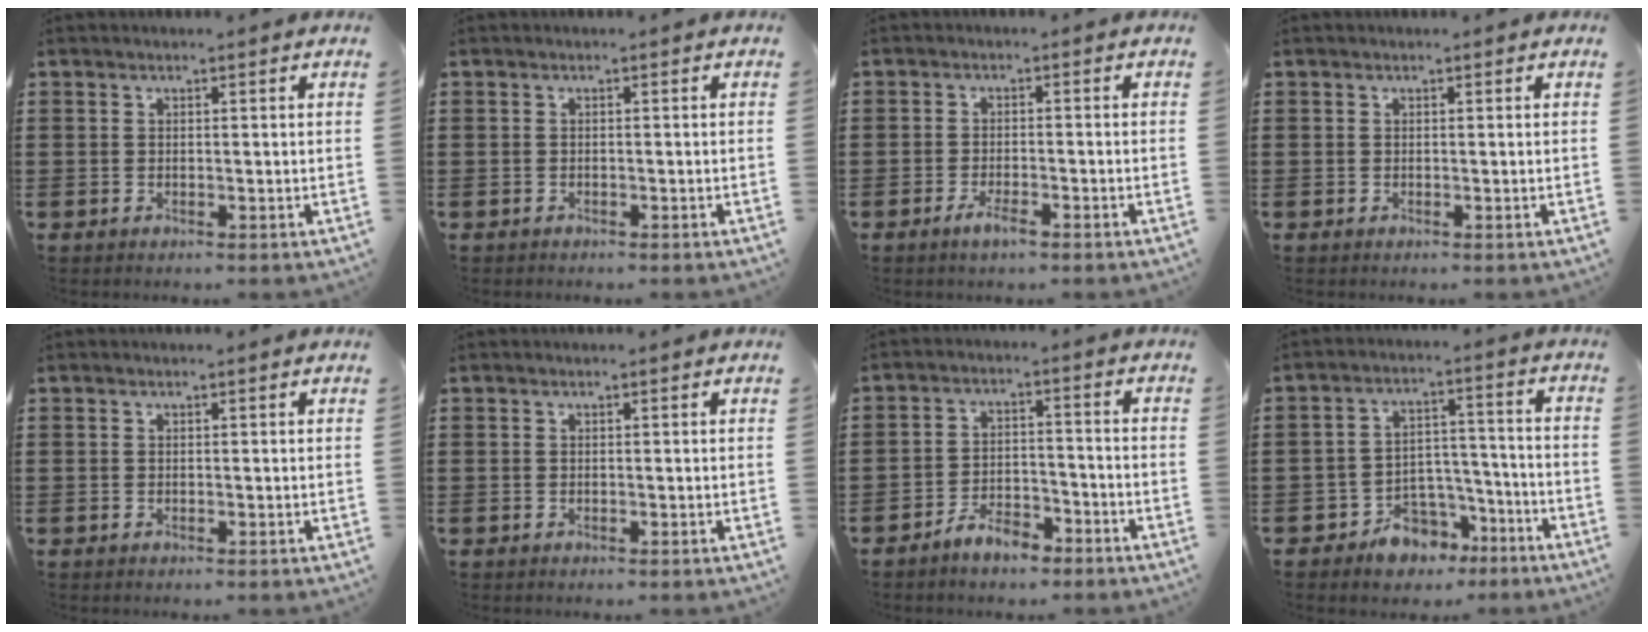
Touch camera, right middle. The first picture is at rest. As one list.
[{"total": 0.7, "force": [-0.6, 0.3, 0.0], "torque": [0.000, 0.002, -0.015]}, {"total": 2.9, "force": [-1.9, 0.9, 1.9], "torque": [-0.039, 0.000, -0.038]}, {"total": 0.0}, {"total": 0.0}, {"total": 0.0}, {"total": 5.5, "force": [-4.9, 1.6, 1.8], "torque": [-0.034, 0.012, -0.097]}, {"total": 6.3, "force": [-5.3, 3.4, 0.7], "torque": [-0.015, 0.027, -0.104]}]